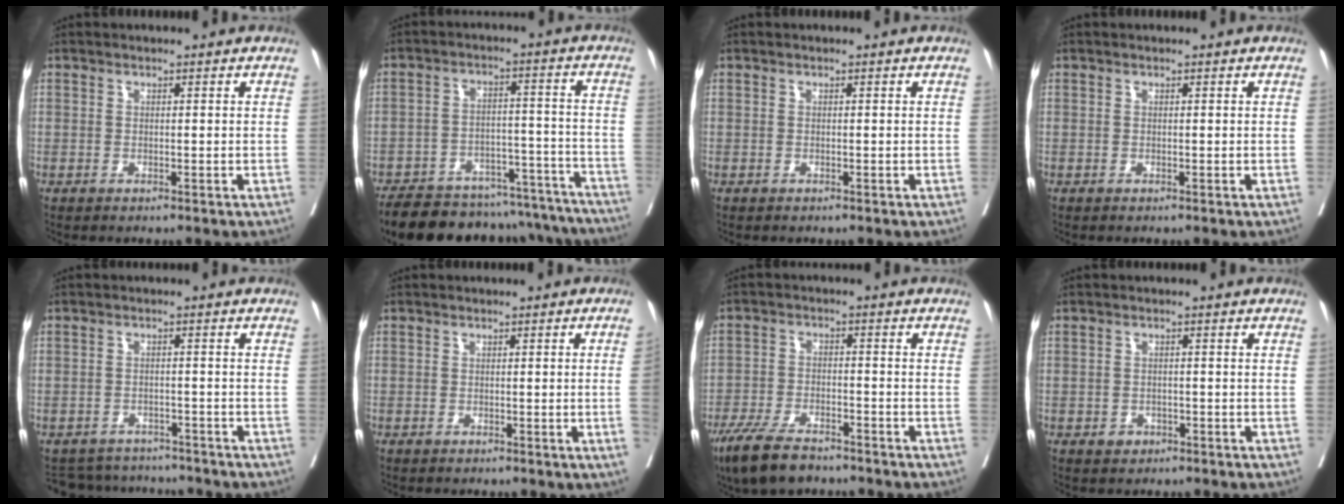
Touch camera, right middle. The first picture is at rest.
{"total": 22.6, "force": [-20.5, 6.7, 7.0], "torque": [-0.090, 0.014, -0.273]}
{"total": 0.0}
{"total": 0.0}
{"total": 7.1, "force": [-6.9, 1.8, 0.1], "torque": [0.001, 0.012, -0.094]}
{"total": 2.5, "force": [-0.3, -1.2, 2.2], "torque": [-0.027, -0.005, -0.002]}
{"total": 8.8, "force": [-6.8, 2.5, 4.9], "torque": [-0.095, -0.017, -0.122]}
{"total": 2.1, "force": [-1.2, 1.5, 0.8], "torque": [-0.011, 0.004, -0.013]}